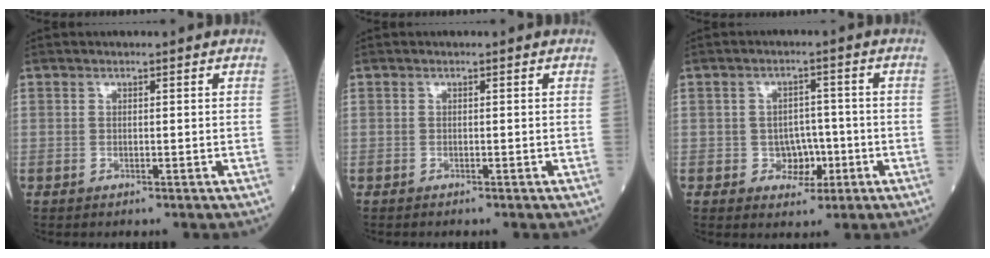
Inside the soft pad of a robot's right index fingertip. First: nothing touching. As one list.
[{"total": 0.5, "force": [-0.5, 0.1, 0.2], "torque": [-0.001, -0.001, -0.009]}, {"total": 4.4, "force": [-1.3, 3.6, 2.3], "torque": [-0.024, 0.009, -0.016]}]